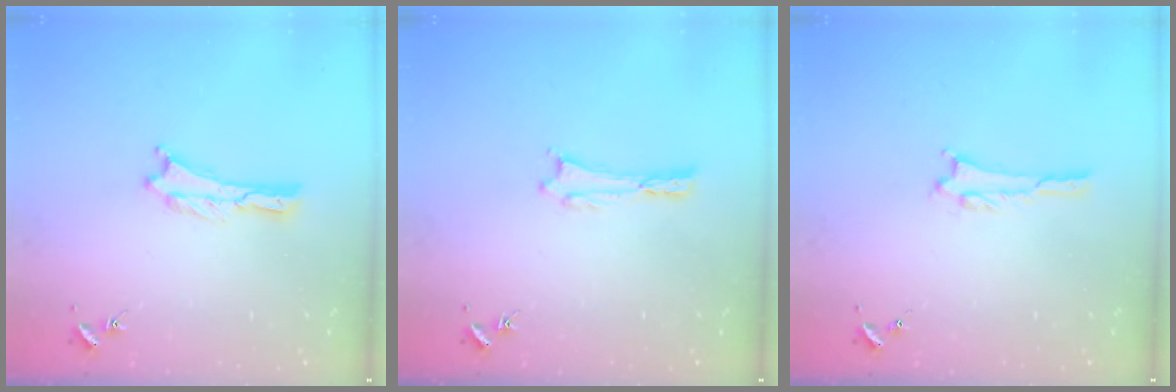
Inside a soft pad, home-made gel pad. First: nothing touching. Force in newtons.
{"total": 0.0}
{"total": 0.5, "press": 0.5, "slide": 0.1}